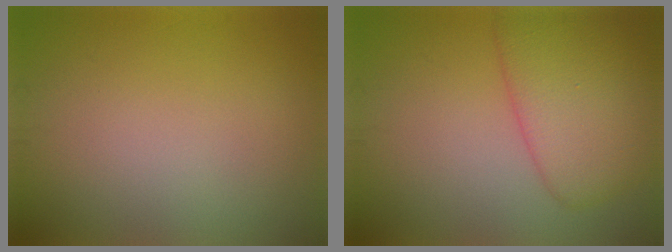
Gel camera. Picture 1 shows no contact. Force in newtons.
{"total": 6.3, "press": 6.3, "slide": 0.2}